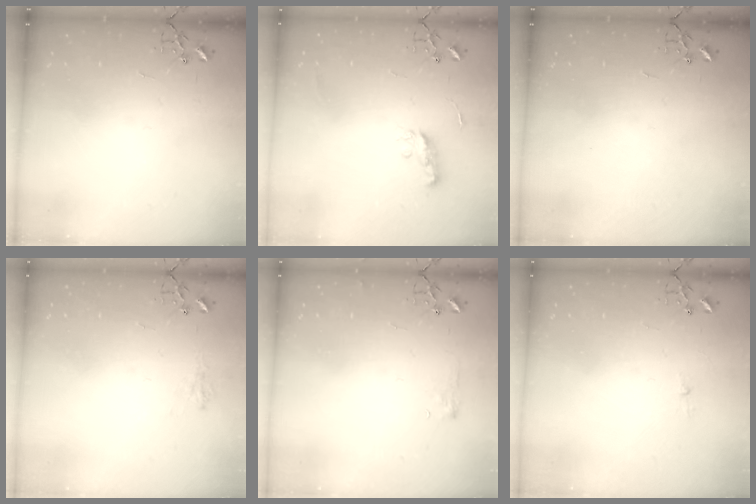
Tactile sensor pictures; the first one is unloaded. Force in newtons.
{"total": 6.9, "press": 6.8, "slide": 0.6}
{"total": 0.0}
{"total": 6.9, "press": 6.9, "slide": 0.5}
{"total": 6.1, "press": 6.0, "slide": 0.9}
{"total": 3.1, "press": 3.1, "slide": 0.5}